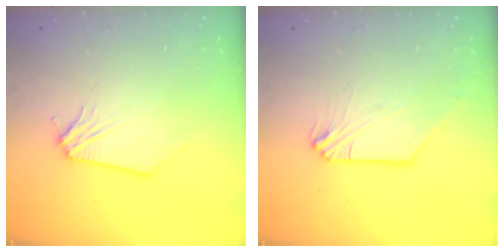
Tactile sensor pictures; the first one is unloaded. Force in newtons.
{"total": 0.7, "press": 0.6, "slide": 0.3}